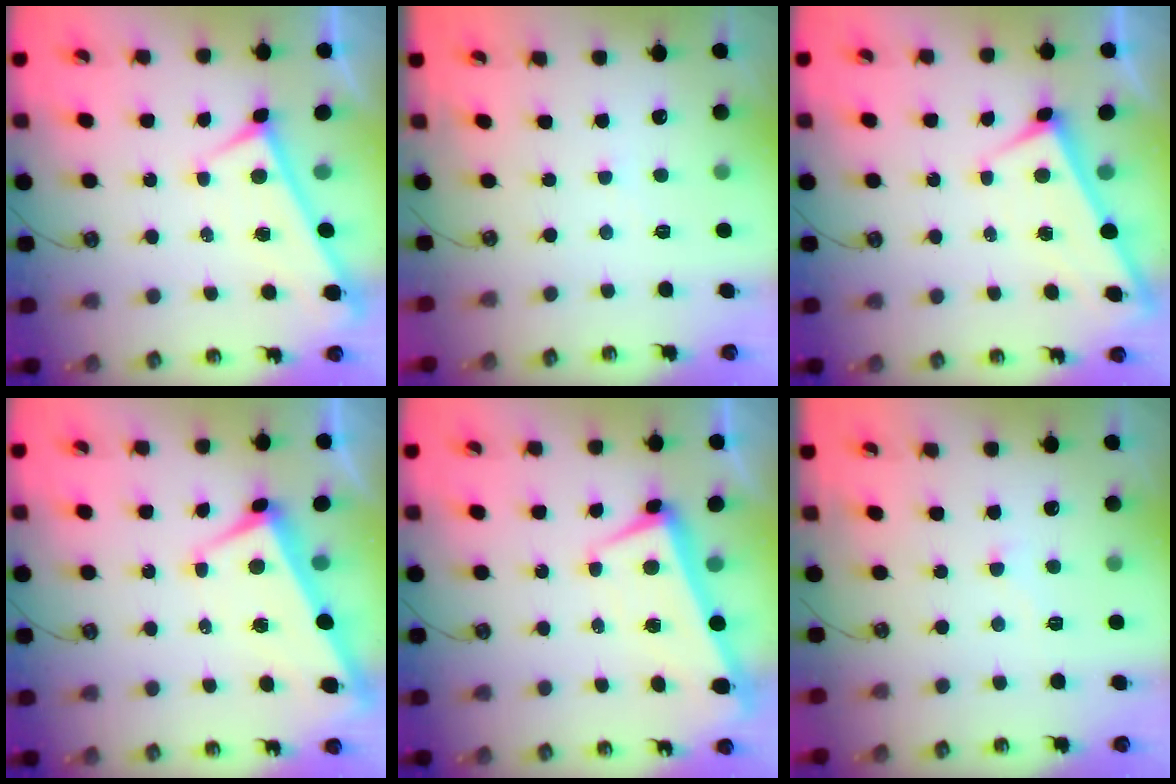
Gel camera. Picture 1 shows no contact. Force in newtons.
{"total": 2.2, "press": 2.1, "slide": 0.3}
{"total": 1.7, "press": 1.7, "slide": 0.1}
{"total": 1.6, "press": 1.2, "slide": 0.9}
{"total": 2.5, "press": 2.4, "slide": 0.4}
{"total": 2.5, "press": 2.5, "slide": 0.4}